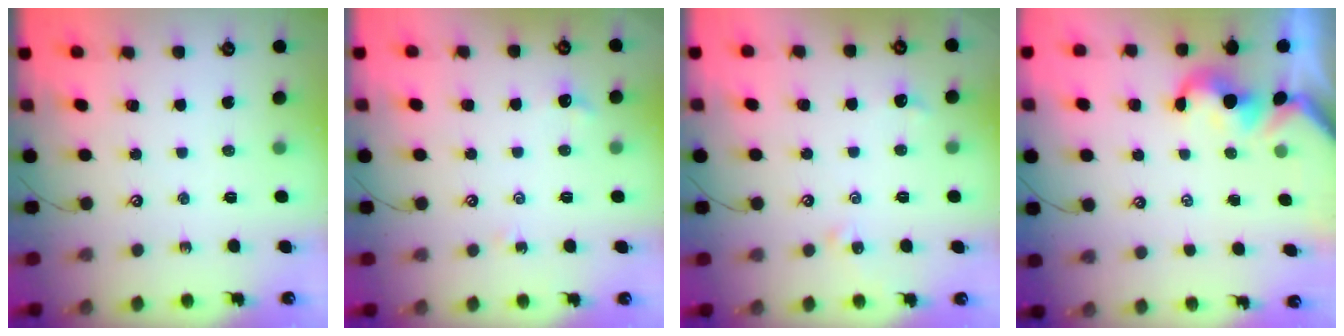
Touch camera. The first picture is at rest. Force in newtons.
{"total": 2.4, "press": 2.3, "slide": 0.6}
{"total": 2.0, "press": 1.9, "slide": 0.5}
{"total": 0.9, "press": 0.8, "slide": 0.4}